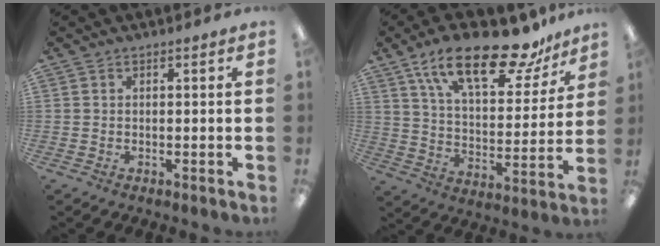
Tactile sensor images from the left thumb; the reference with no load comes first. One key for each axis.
{"total": 22.5, "fx": 15.7, "fy": 8.1, "fz": 13.9, "tx": -0.223, "ty": -0.093, "tz": 0.265}